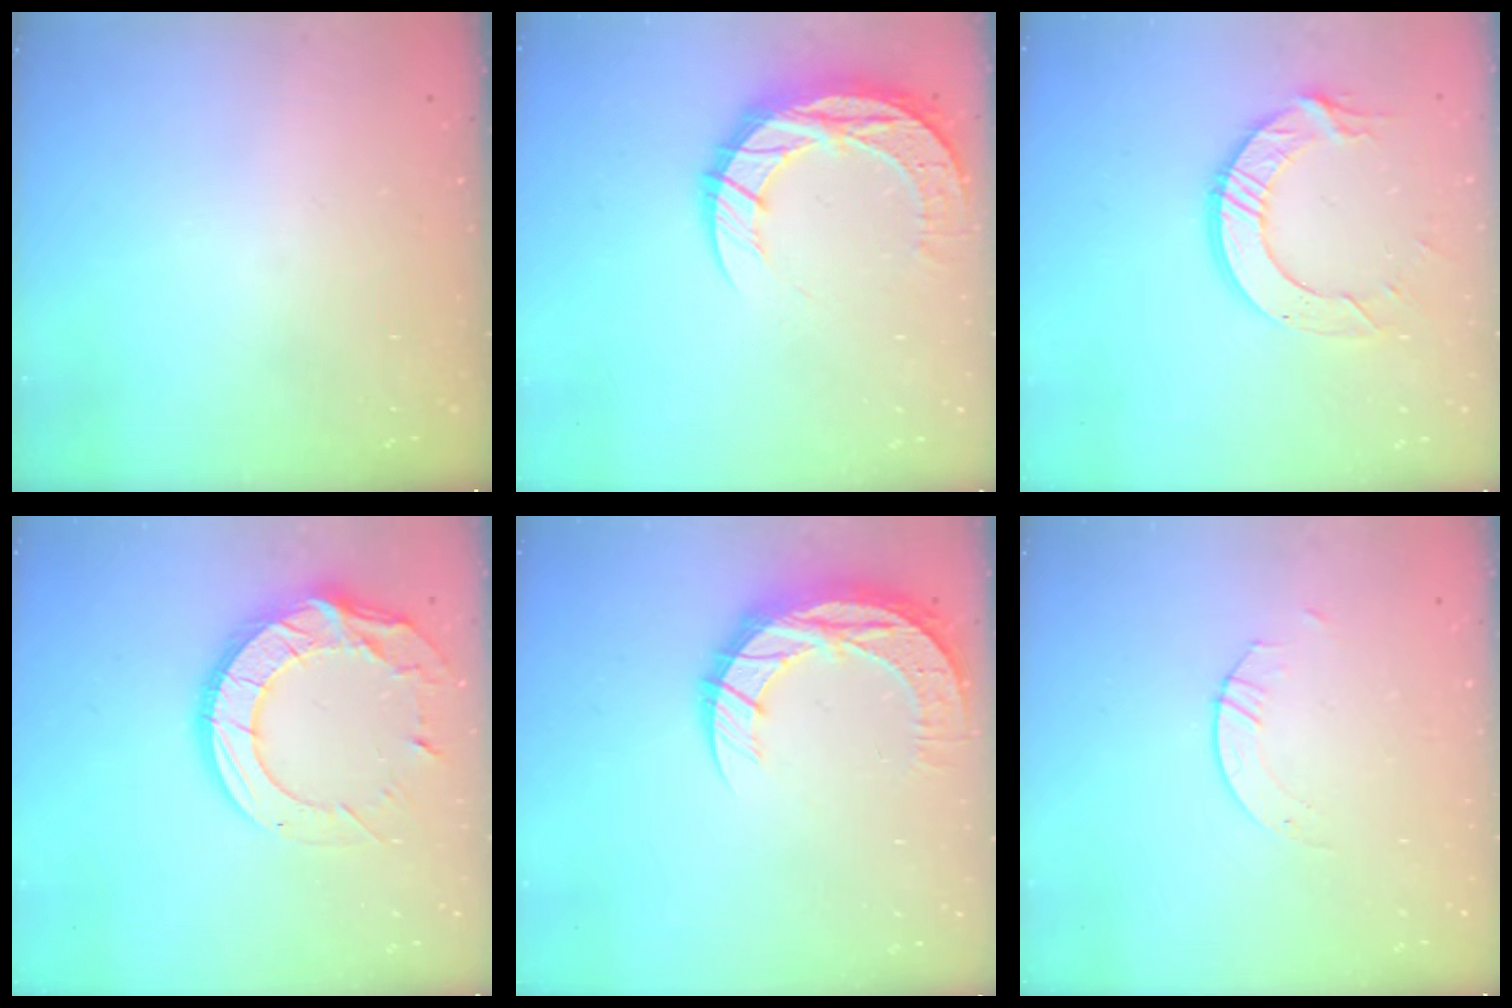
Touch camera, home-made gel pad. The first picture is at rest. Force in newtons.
{"total": 13.1, "press": 13.1, "slide": 0.9}
{"total": 11.1, "press": 11.0, "slide": 1.1}
{"total": 18.1, "press": 18.1, "slide": 1.3}
{"total": 12.2, "press": 12.2, "slide": 0.9}
{"total": 2.6, "press": 2.6, "slide": 0.2}